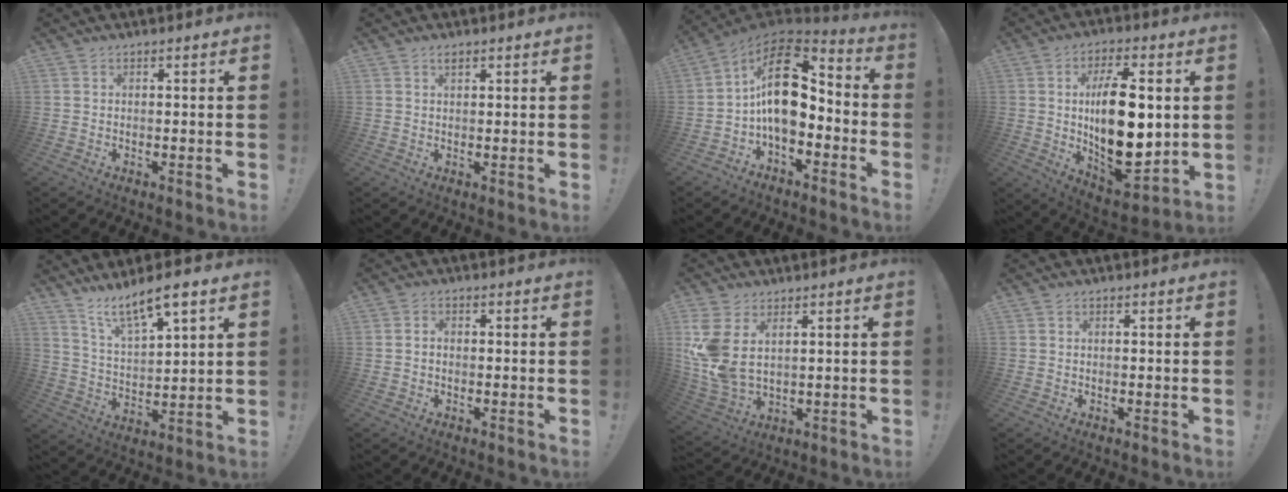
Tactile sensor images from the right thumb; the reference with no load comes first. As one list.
[{"total": 1.5, "force": [1.1, 0.6, 0.9], "torque": [-0.004, -0.005, 0.017]}, {"total": 18.5, "force": [1.9, 10.7, 15.0], "torque": [-0.260, 0.001, 0.039]}, {"total": 21.5, "force": [1.8, 9.9, 19.0], "torque": [-0.322, -0.015, 0.036]}, {"total": 10.3, "force": [8.3, 2.1, 5.7], "torque": [-0.100, -0.059, 0.146]}, {"total": 1.5, "force": [-0.7, 1.0, 0.9], "torque": [-0.018, 0.007, -0.012]}, {"total": 9.6, "force": [3.8, 5.2, 7.0], "torque": [-0.148, -0.029, 0.074]}, {"total": 0.0}]